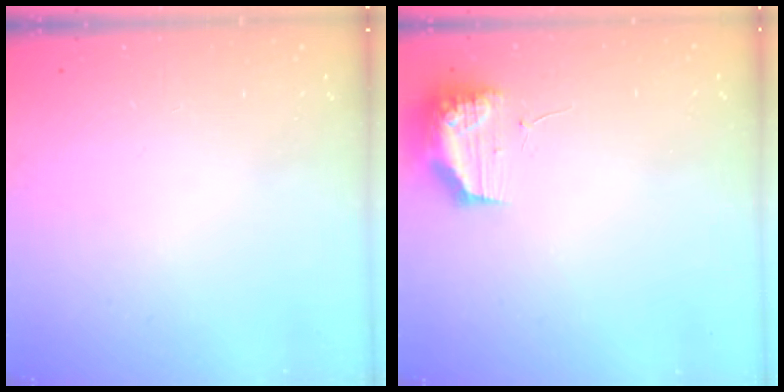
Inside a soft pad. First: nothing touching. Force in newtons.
{"total": 10.7, "press": 10.7, "slide": 0.7}